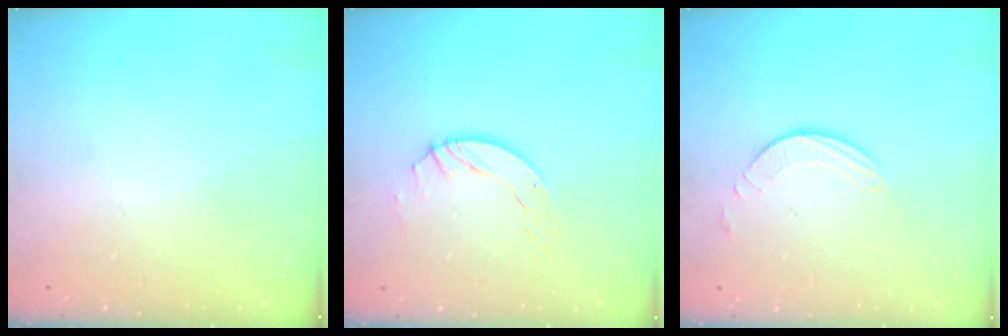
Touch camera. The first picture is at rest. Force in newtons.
{"total": 4.9, "press": 4.9, "slide": 0.1}
{"total": 1.7, "press": 1.7, "slide": 0.2}